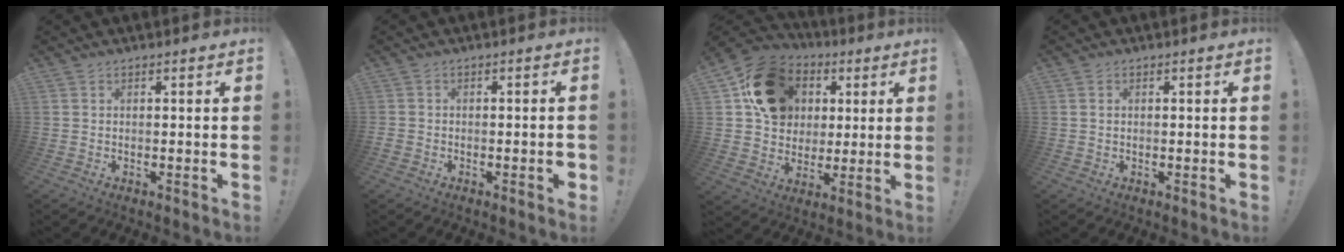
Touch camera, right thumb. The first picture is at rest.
{"total": 2.8, "force": [-1.6, 1.2, 1.9], "torque": [-0.029, 0.011, -0.026]}
{"total": 19.1, "force": [6.0, 15.6, 9.3], "torque": [-0.117, -0.016, 0.132]}
{"total": 0.7, "force": [0.3, 0.5, 0.3], "torque": [-0.008, 0.003, 0.005]}